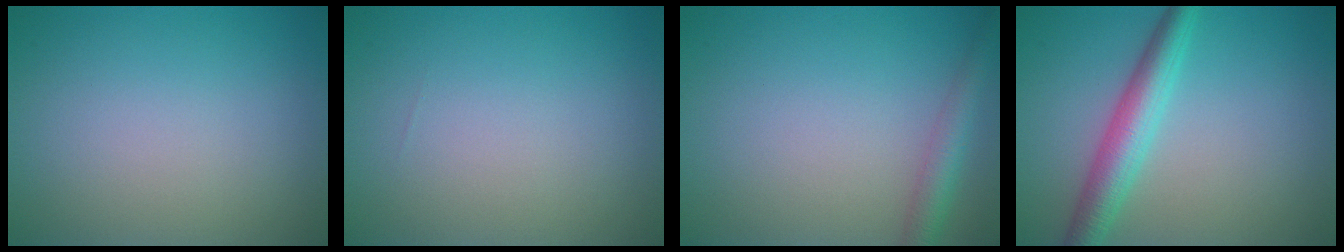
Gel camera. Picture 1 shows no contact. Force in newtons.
{"total": 0.0}
{"total": 2.7, "press": 2.7, "slide": 0.1}
{"total": 4.4, "press": 4.4, "slide": 0.1}